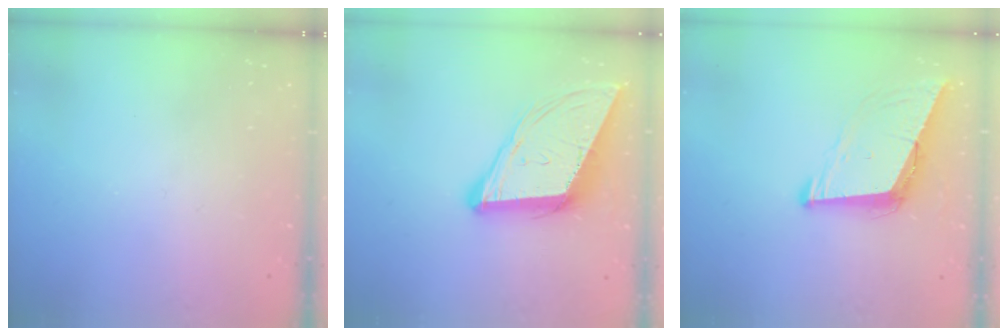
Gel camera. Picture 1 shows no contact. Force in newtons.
{"total": 13.2, "press": 12.6, "slide": 4.0}
{"total": 9.1, "press": 8.2, "slide": 3.8}